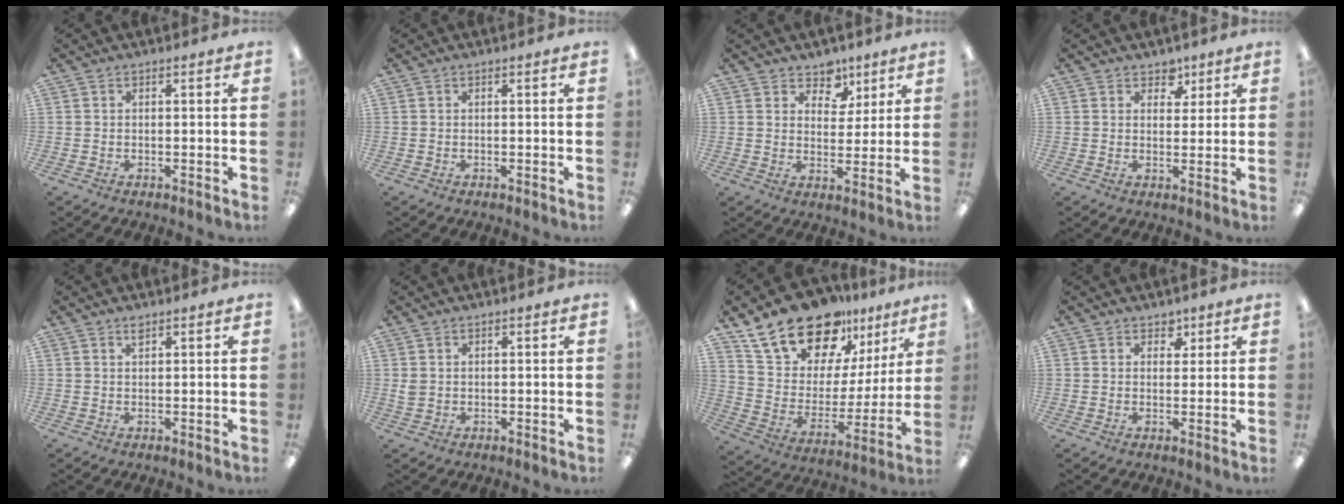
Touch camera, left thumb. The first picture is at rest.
{"total": 0.0}
{"total": 6.7, "force": [4.7, 4.7, 0.9], "torque": [-0.005, -0.032, 0.084]}
{"total": 4.4, "force": [3.0, 3.1, 1.2], "torque": [-0.002, -0.014, 0.049]}
{"total": 1.4, "force": [1.2, 0.4, 0.7], "torque": [-0.009, -0.003, 0.020]}
{"total": 1.7, "force": [0.7, 1.3, 0.8], "torque": [-0.018, 0.004, 0.013]}
{"total": 20.9, "force": [16.9, 9.8, 7.3], "torque": [-0.142, -0.119, 0.307]}
{"total": 3.0, "force": [1.9, 2.2, 0.6], "torque": [0.007, -0.007, 0.031]}